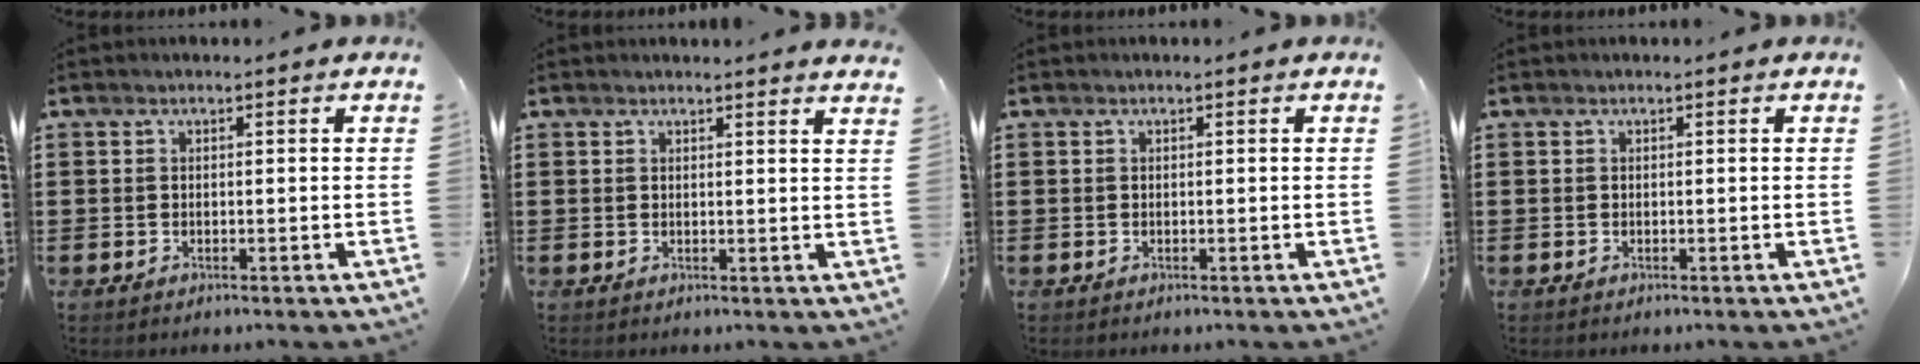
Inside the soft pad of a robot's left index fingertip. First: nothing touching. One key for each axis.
{"total": 1.5, "fx": 1.5, "fy": -0.2, "fz": 0.3, "tx": -0.009, "ty": -0.001, "tz": 0.029}
{"total": 0.0}
{"total": 0.0}